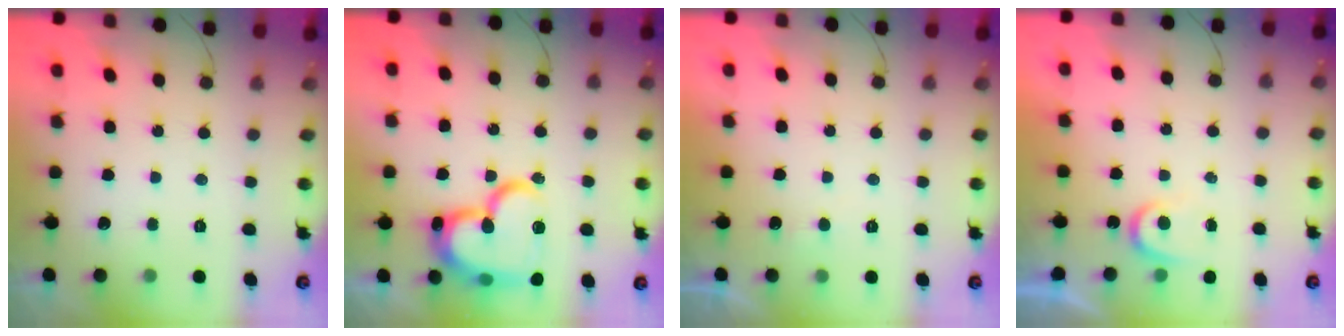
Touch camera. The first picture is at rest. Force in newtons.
{"total": 24.5, "press": 24.4, "slide": 2.5}
{"total": 3.0, "press": 2.9, "slide": 0.4}
{"total": 4.2, "press": 4.2, "slide": 0.3}